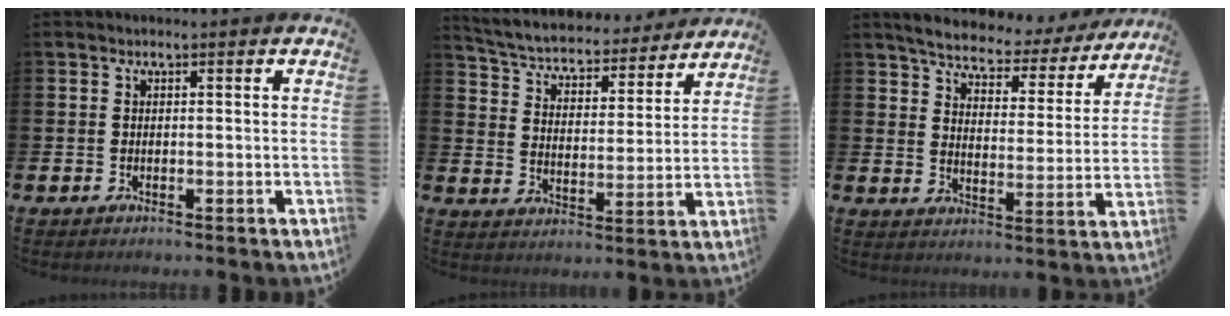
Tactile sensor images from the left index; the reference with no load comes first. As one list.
[{"total": 5.2, "force": [4.9, 1.3, 1.0], "torque": [-0.048, -0.045, 0.079]}, {"total": 5.4, "force": [5.1, 1.1, 1.2], "torque": [-0.052, -0.039, 0.083]}]